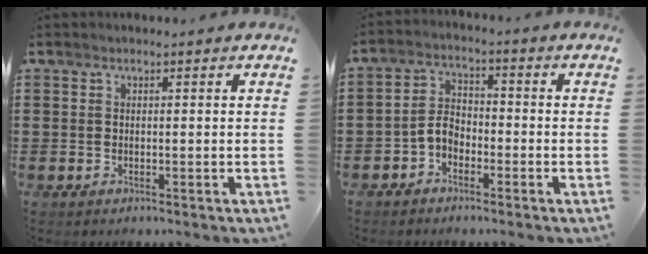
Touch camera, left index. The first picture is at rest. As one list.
[{"total": 3.8, "force": [-2.2, 2.3, 2.0], "torque": [-0.054, 0.006, -0.049]}]